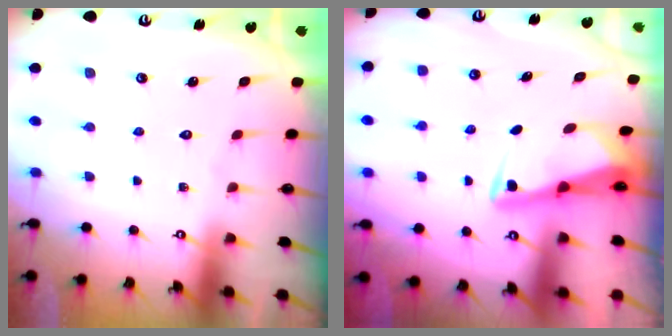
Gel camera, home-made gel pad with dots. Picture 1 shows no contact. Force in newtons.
{"total": 2.5, "press": 2.5, "slide": 0.5}